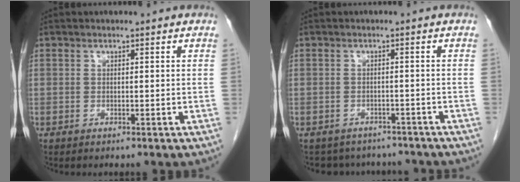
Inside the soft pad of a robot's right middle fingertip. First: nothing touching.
{"total": 7.2, "force": [-6.5, 3.1, 0.5], "torque": [-0.003, 0.014, -0.075]}